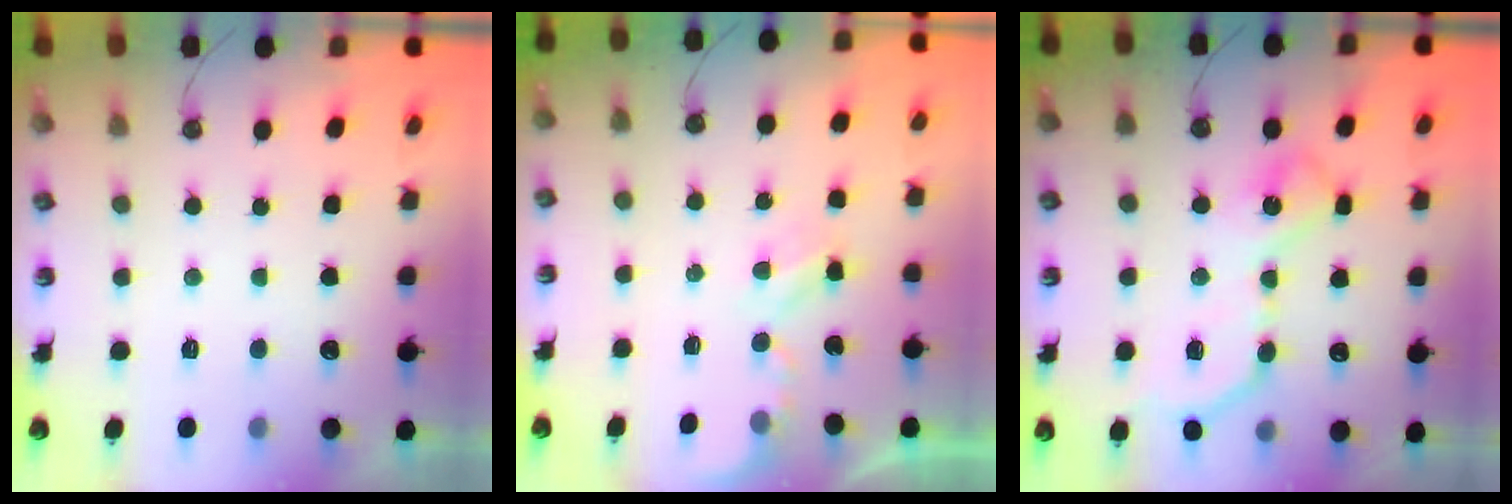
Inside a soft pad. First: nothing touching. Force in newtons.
{"total": 2.7, "press": 2.7, "slide": 0.5}
{"total": 13.1, "press": 13.1, "slide": 0.6}